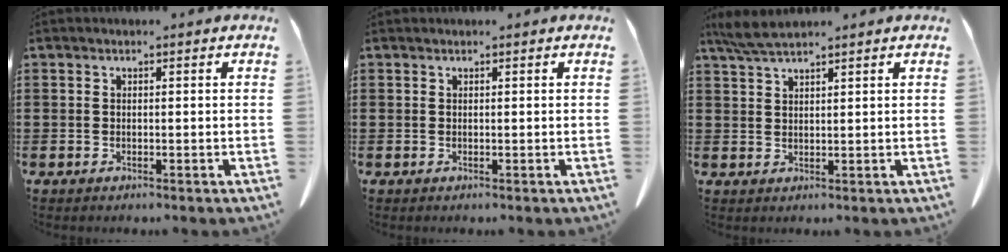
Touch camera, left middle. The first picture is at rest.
{"total": 0.0}
{"total": 3.9, "force": [3.2, 0.5, 2.2], "torque": [-0.052, -0.003, 0.061]}